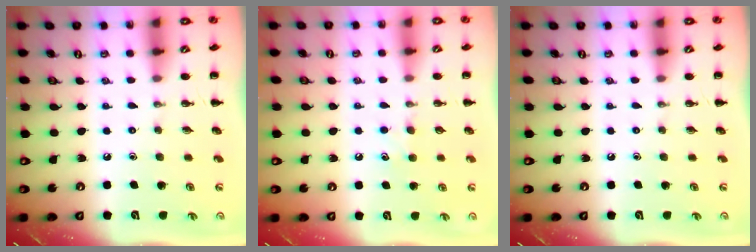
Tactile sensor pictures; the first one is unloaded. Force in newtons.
{"total": 5.9, "press": 5.7, "slide": 1.5}
{"total": 0.0}